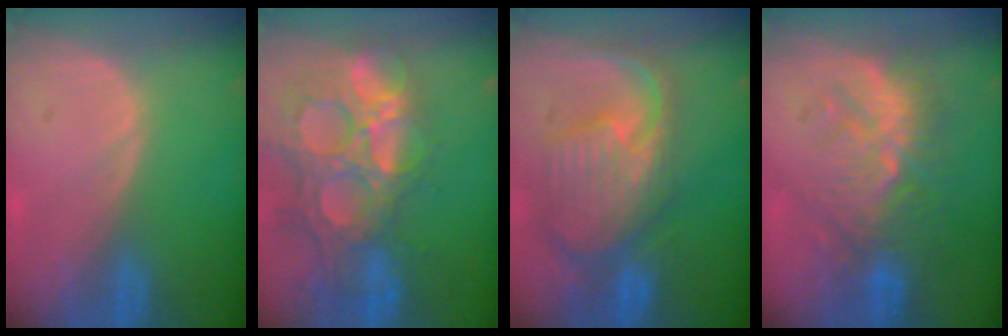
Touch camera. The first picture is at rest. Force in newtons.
{"total": 14.7, "press": 12.1, "slide": 8.3}
{"total": 11.2, "press": 9.8, "slide": 5.6}
{"total": 9.1, "press": 9.0, "slide": 1.6}